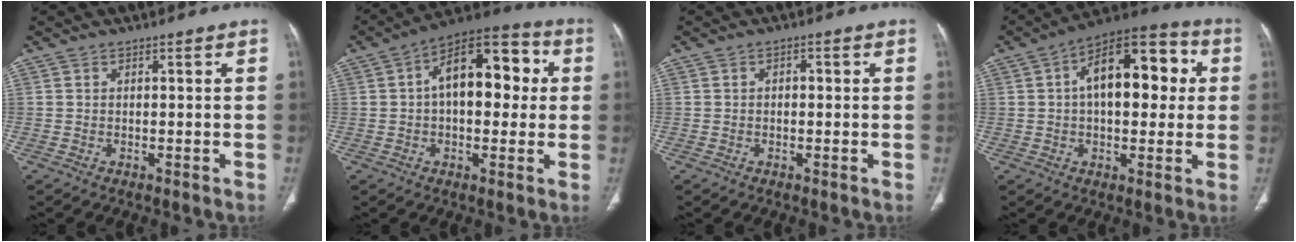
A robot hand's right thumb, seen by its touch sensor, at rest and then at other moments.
{"total": 16.2, "force": [2.4, 9.0, 13.2], "torque": [-0.163, 0.038, 0.027]}
{"total": 1.4, "force": [0.0, 0.9, 1.1], "torque": [-0.010, 0.005, -0.005]}
{"total": 17.7, "force": [3.2, 9.4, 14.7], "torque": [-0.183, 0.034, 0.039]}